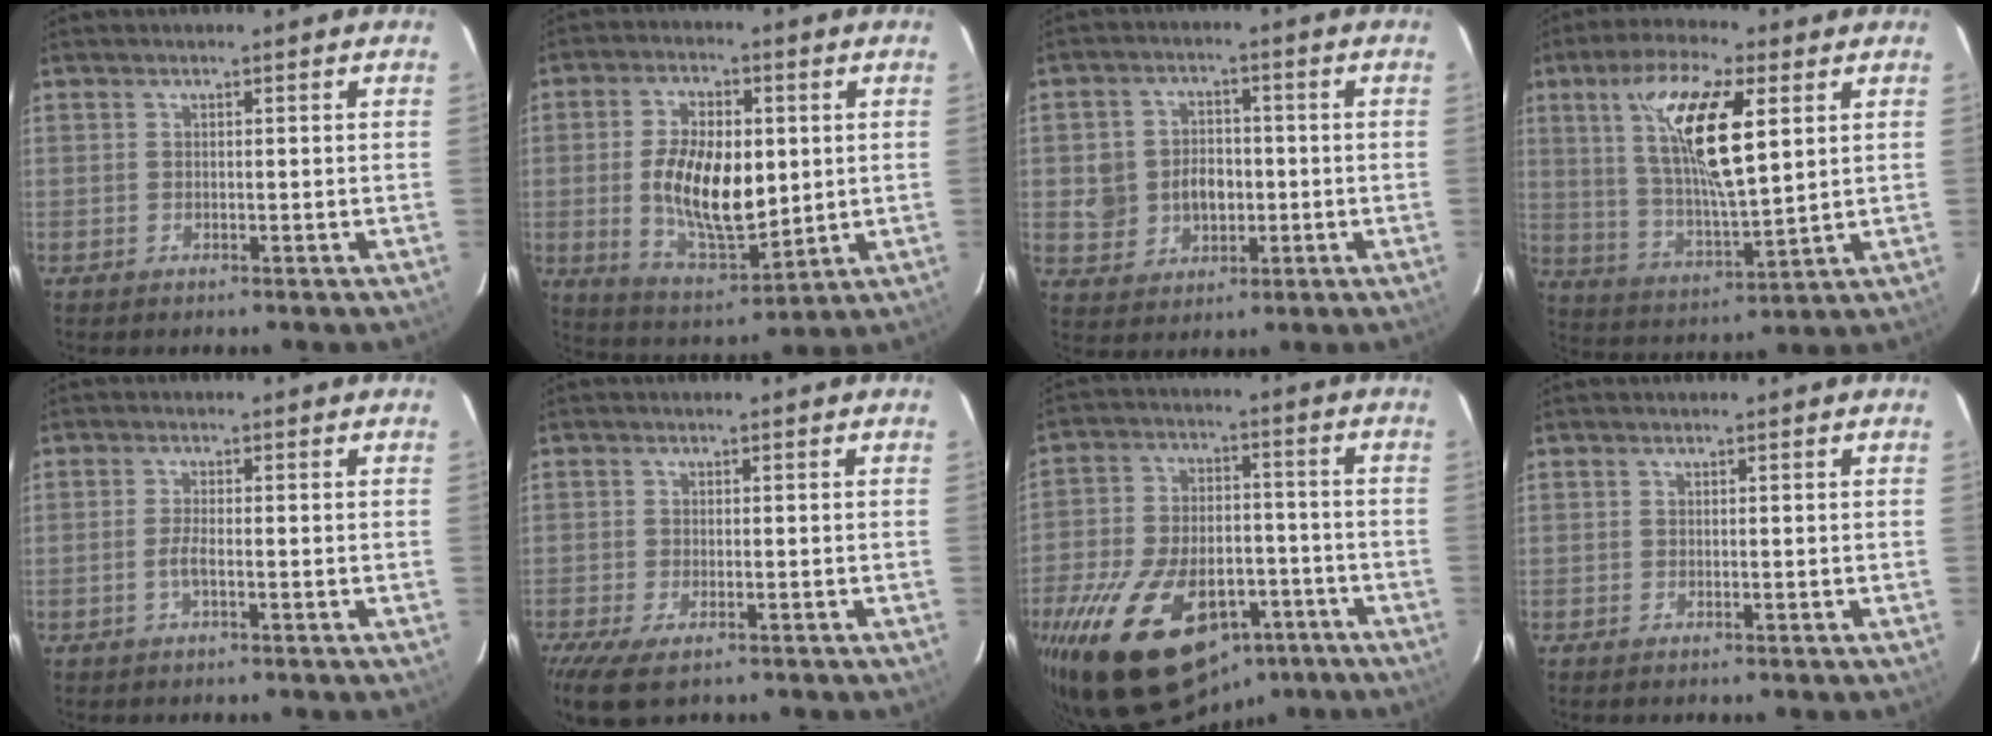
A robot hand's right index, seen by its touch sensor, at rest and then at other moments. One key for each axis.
{"total": 14.7, "fx": 0.4, "fy": 7.4, "fz": 12.7, "tx": -0.235, "ty": -0.005, "tz": 0.020}
{"total": 8.7, "fx": -0.7, "fy": 7.8, "fz": 3.8, "tx": -0.098, "ty": 0.020, "tz": 0.002}
{"total": 16.3, "fx": 5.7, "fy": 4.9, "fz": 14.5, "tx": -0.270, "ty": 0.006, "tz": 0.112}
{"total": 2.0, "fx": -0.8, "fy": 0.2, "fz": 1.8, "tx": -0.039, "ty": -0.002, "tz": -0.016}
{"total": 5.5, "fx": -3.5, "fy": 2.1, "fz": 3.7, "tx": -0.079, "ty": -0.023, "tz": -0.059}
{"total": 28.6, "fx": -15.9, "fy": 15.6, "fz": 18.1, "tx": -0.359, "ty": -0.015, "tz": -0.232}
{"total": 0.0}